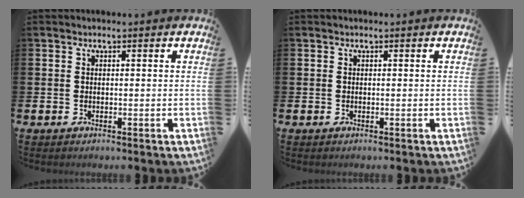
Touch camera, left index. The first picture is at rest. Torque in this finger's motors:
{"motor_torque": [0.00, 0.00, 0.00, 0.00]}